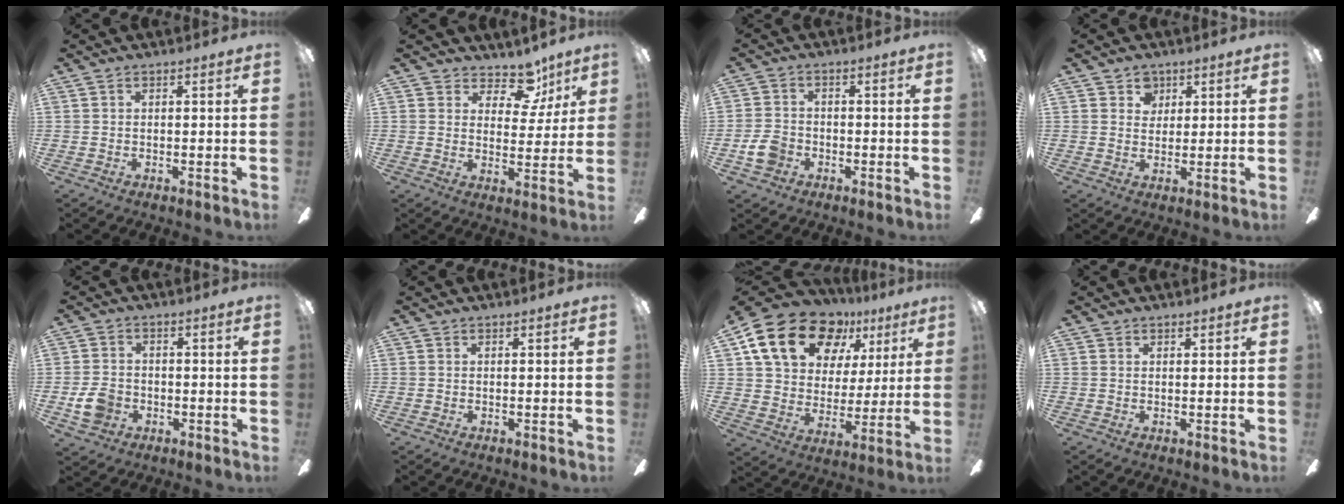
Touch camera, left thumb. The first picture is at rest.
{"total": 9.5, "force": [6.8, 5.5, 3.8], "torque": [-0.052, -0.040, 0.123]}
{"total": 5.5, "force": [-2.2, 4.3, 2.6], "torque": [-0.060, 0.013, -0.042]}
{"total": 4.5, "force": [2.6, 3.6, 0.6], "torque": [-0.004, -0.002, 0.044]}
{"total": 6.4, "force": [-1.9, 5.4, 3.0], "torque": [-0.061, 0.013, -0.033]}
{"total": 0.0}
{"total": 19.7, "force": [11.6, 12.8, 9.3], "torque": [-0.168, -0.051, 0.213]}
{"total": 0.8, "force": [0.7, 0.4, 0.0], "torque": [0.000, 0.002, 0.013]}